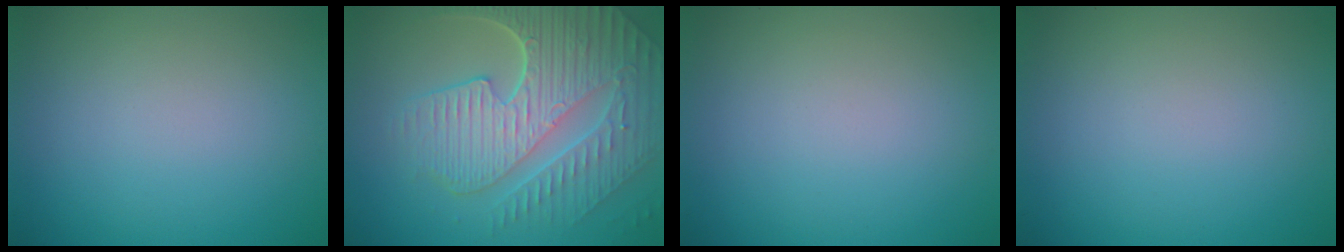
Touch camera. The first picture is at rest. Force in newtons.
{"total": 9.4, "press": 6.2, "slide": 7.0}
{"total": 0.0}
{"total": 0.0}